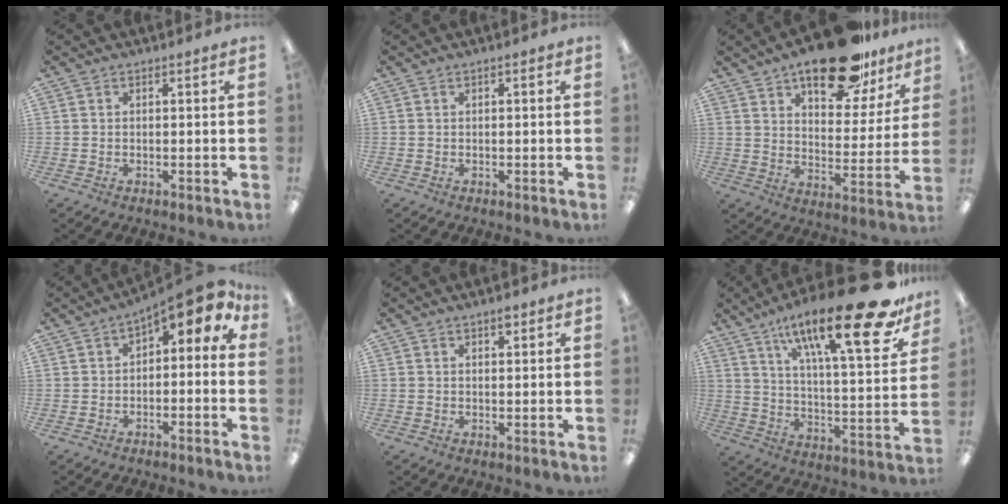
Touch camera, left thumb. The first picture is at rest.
{"total": 0.6, "force": [0.1, 0.2, 0.6], "torque": [-0.011, 0.002, 0.001]}
{"total": 21.7, "force": [15.2, 9.4, 12.3], "torque": [-0.166, -0.083, 0.251]}
{"total": 7.2, "force": [2.4, 3.7, 5.7], "torque": [-0.068, -0.010, 0.036]}
{"total": 1.3, "force": [1.2, 0.3, 0.4], "torque": [-0.001, -0.004, 0.020]}
{"total": 27.0, "force": [16.8, 7.4, 19.8], "torque": [-0.302, -0.103, 0.265]}